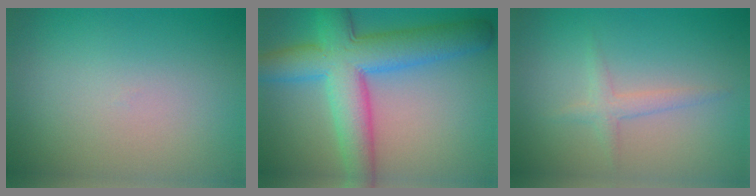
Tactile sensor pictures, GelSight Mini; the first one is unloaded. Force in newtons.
{"total": 9.4, "press": 9.4, "slide": 0.3}
{"total": 1.7, "press": 1.7, "slide": 0.1}